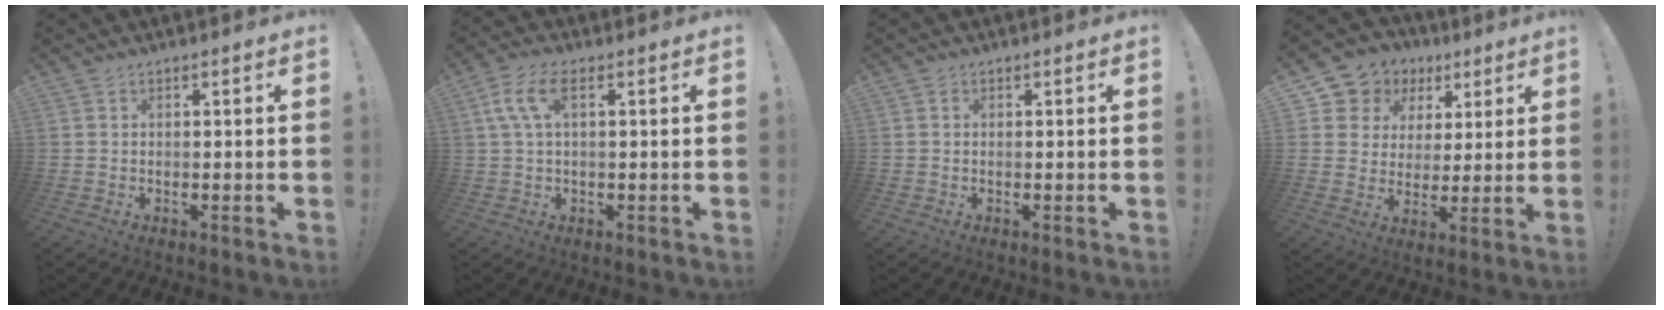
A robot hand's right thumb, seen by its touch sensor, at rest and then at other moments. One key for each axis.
{"total": 7.4, "fx": 2.2, "fy": 2.7, "fz": 6.5, "tx": -0.138, "ty": 0.002, "tz": 0.043}
{"total": 0.0}
{"total": 8.7, "fx": 3.9, "fy": 7.5, "fz": 1.9, "tx": -0.031, "ty": -0.036, "tz": 0.082}